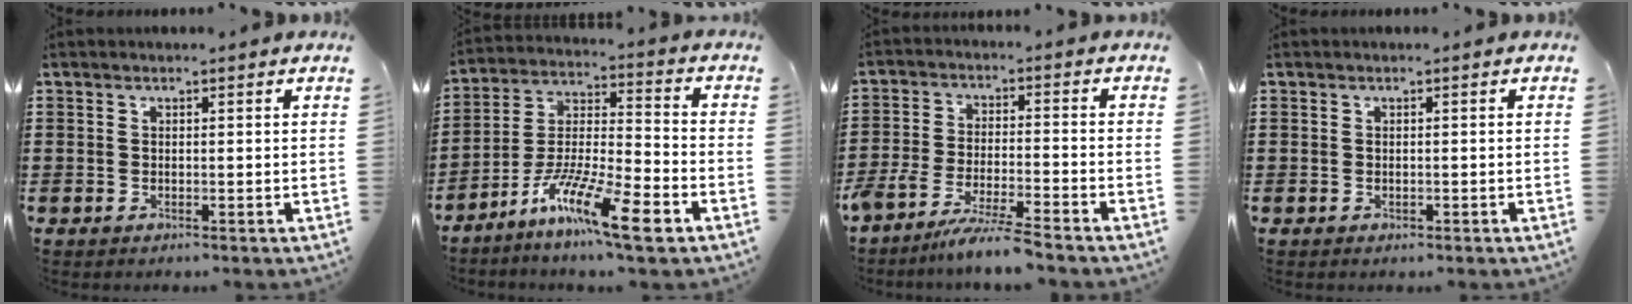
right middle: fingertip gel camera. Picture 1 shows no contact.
{"total": 12.3, "force": [-8.5, 1.6, 8.8], "torque": [-0.171, 0.008, -0.164]}
{"total": 6.8, "force": [-6.4, -0.6, 2.1], "torque": [-0.047, -0.013, -0.128]}
{"total": 0.0}